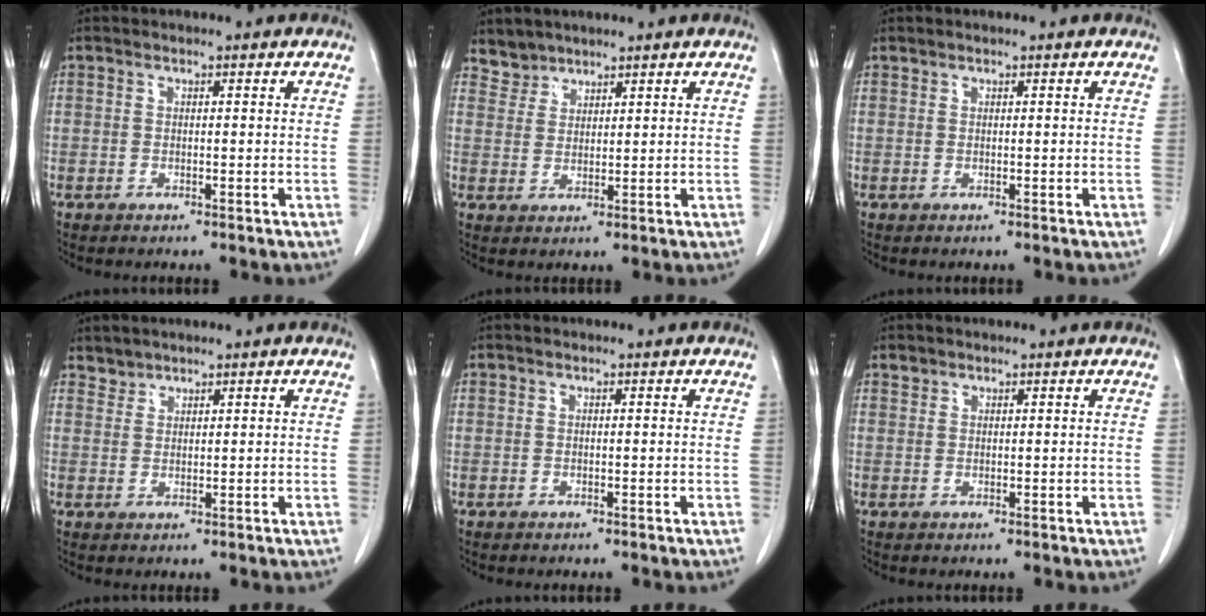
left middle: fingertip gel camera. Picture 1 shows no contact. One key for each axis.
{"total": 2.8, "fx": 2.5, "fy": 1.1, "fz": -0.6, "tx": 0.017, "ty": 0.006, "tz": 0.047}
{"total": 0.0}
{"total": 1.3, "fx": 1.2, "fy": 0.3, "fz": -0.3, "tx": 0.007, "ty": 0.002, "tz": 0.022}
{"total": 0.0}
{"total": 0.8, "fx": 0.7, "fy": 0.4, "fz": 0.0, "tx": 0.003, "ty": 0.004, "tz": 0.011}